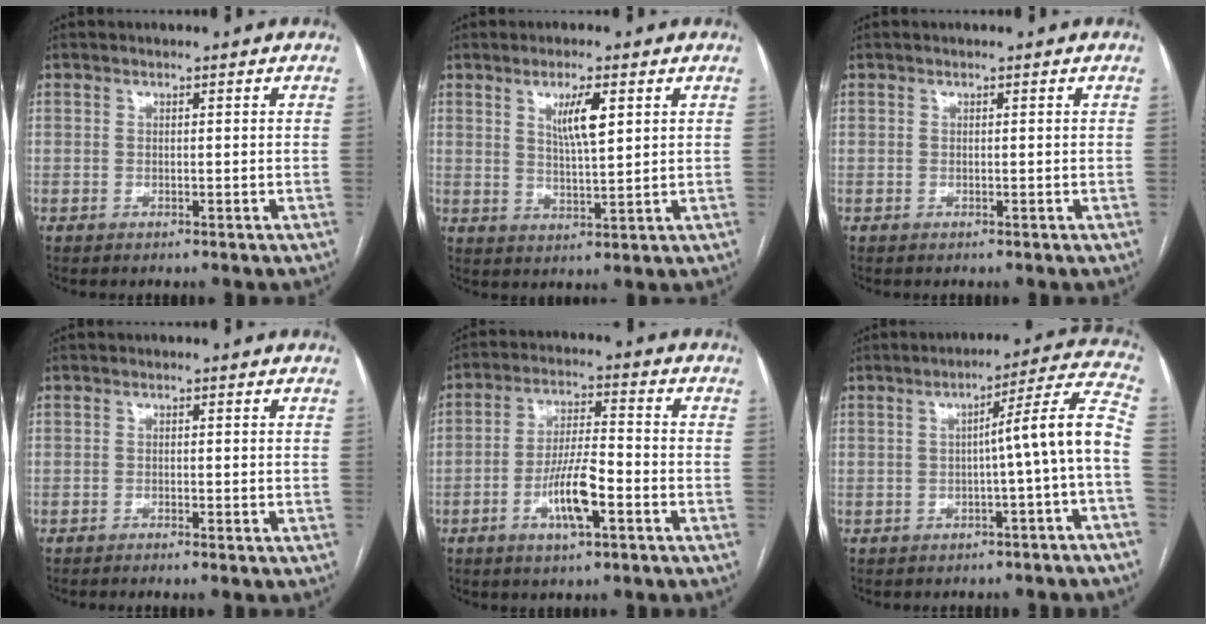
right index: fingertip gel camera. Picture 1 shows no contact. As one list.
[{"total": 5.5, "force": [2.3, 0.8, 4.9], "torque": [-0.087, -0.004, 0.043]}, {"total": 0.0}, {"total": 0.8, "force": [-0.7, -0.2, 0.4], "torque": [-0.007, 0.001, -0.013]}, {"total": 8.6, "force": [-3.5, 1.7, 7.7], "torque": [-0.147, 0.003, -0.061]}, {"total": 9.2, "force": [-1.8, -1.2, 8.9], "torque": [-0.110, 0.027, -0.028]}]